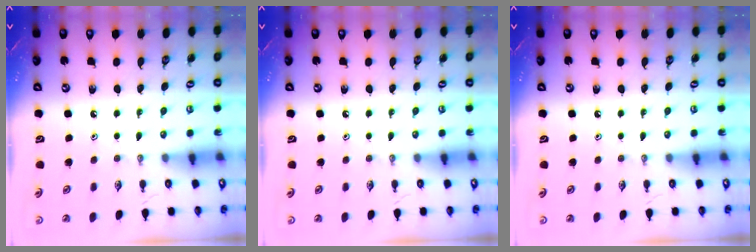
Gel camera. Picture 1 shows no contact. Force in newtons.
{"total": 0.0}
{"total": 0.0}